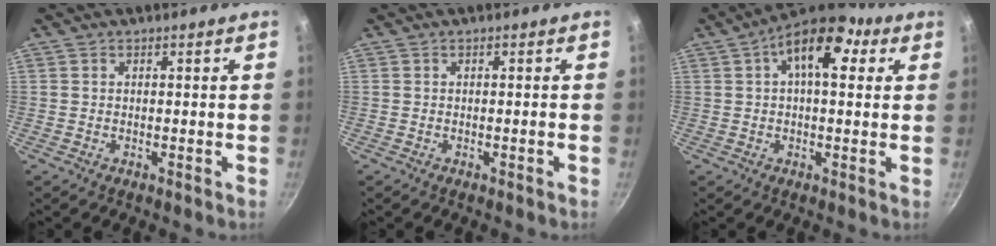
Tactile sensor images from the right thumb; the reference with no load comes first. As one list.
[{"total": 0.6, "force": [-0.5, -0.2, 0.4], "torque": [-0.018, 0.005, -0.008]}, {"total": 12.4, "force": [4.0, 6.4, 9.8], "torque": [-0.122, 0.013, 0.046]}]